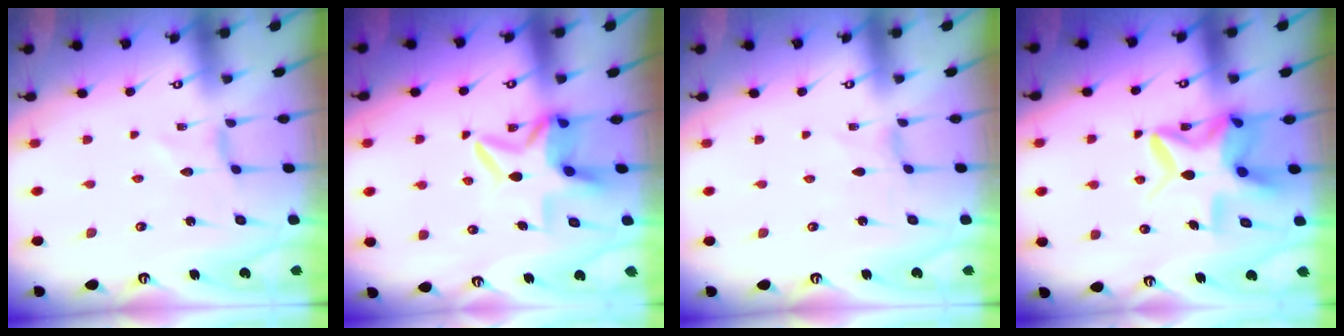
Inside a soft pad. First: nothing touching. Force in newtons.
{"total": 9.1, "press": 9.0, "slide": 1.1}
{"total": 0.0}
{"total": 14.2, "press": 14.0, "slide": 2.0}